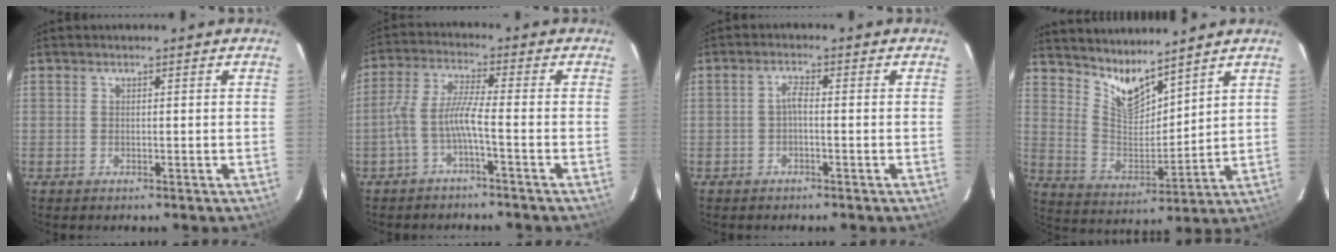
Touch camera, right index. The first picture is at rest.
{"total": 5.8, "force": [-2.6, 0.1, 5.1], "torque": [-0.123, 0.010, -0.050]}
{"total": 1.7, "force": [-0.6, 0.4, 1.5], "torque": [-0.031, 0.007, -0.012]}
{"total": 9.2, "force": [8.0, 2.0, 4.1], "torque": [-0.077, -0.015, 0.159]}